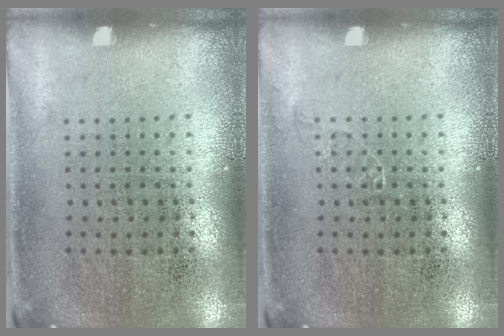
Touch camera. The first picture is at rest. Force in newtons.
{"total": 0.6, "press": 0.6, "slide": 0.1}